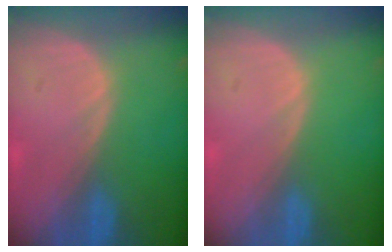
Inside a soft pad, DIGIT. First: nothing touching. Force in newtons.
{"total": 0.0}